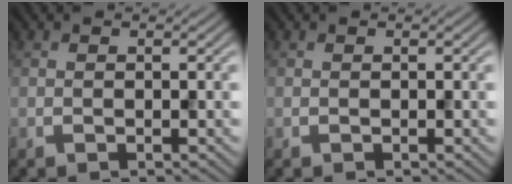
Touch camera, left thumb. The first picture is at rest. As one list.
[{"total": 0.0}]